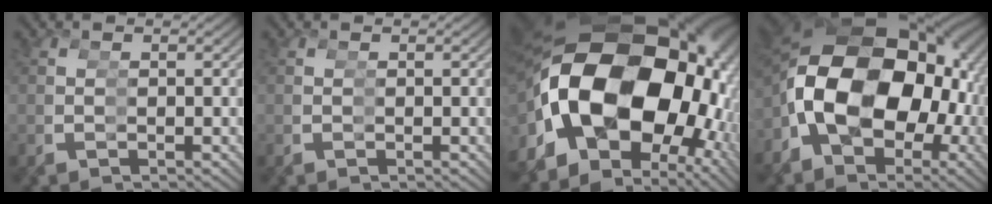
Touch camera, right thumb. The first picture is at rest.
{"total": 0.0}
{"total": 27.5, "force": [1.5, 18.3, 20.5], "torque": [-0.367, -0.021, 0.038]}
{"total": 21.9, "force": [-0.4, 15.8, 15.2], "torque": [-0.302, -0.040, 0.014]}